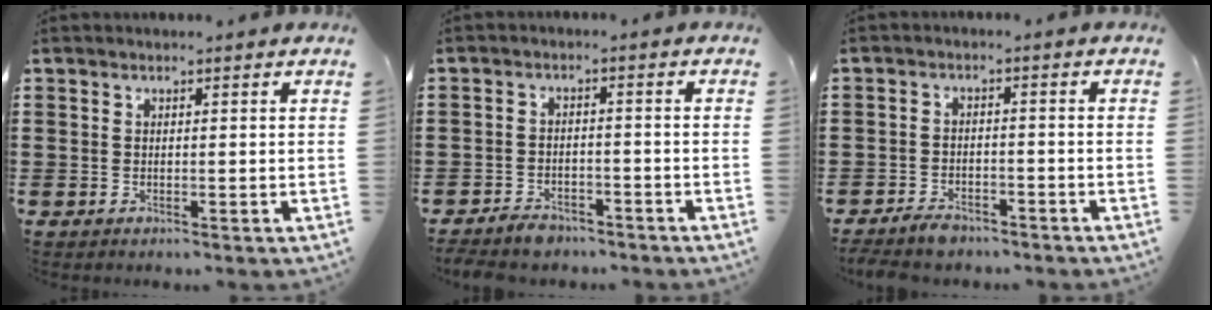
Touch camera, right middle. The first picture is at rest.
{"total": 2.8, "force": [-2.7, 0.8, 0.4], "torque": [-0.012, 0.005, -0.055]}
{"total": 2.9, "force": [-2.6, 0.8, 0.8], "torque": [-0.016, 0.006, -0.054]}